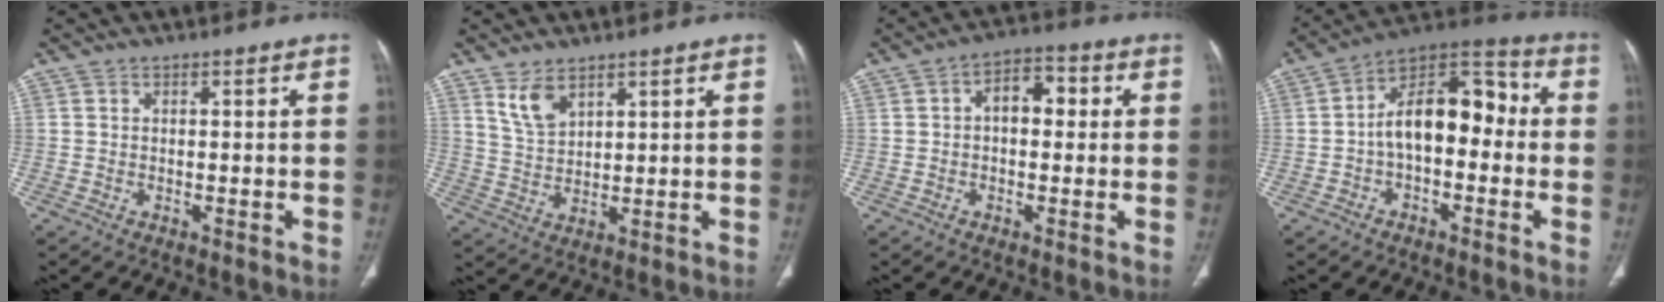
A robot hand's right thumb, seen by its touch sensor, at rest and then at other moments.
{"total": 5.4, "force": [3.6, 2.6, 3.0], "torque": [-0.051, -0.022, 0.081]}
{"total": 6.7, "force": [0.8, 4.1, 5.2], "torque": [-0.057, 0.024, 0.004]}
{"total": 15.2, "force": [-0.9, 8.7, 12.4], "torque": [-0.168, 0.051, -0.031]}